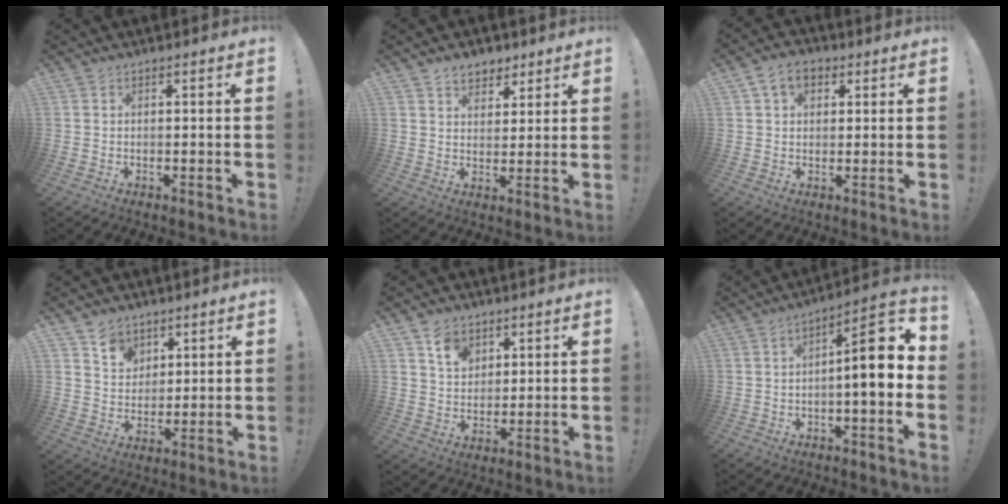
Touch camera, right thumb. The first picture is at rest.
{"total": 6.3, "force": [4.4, 4.3, 1.5], "torque": [-0.015, -0.026, 0.082]}
{"total": 6.9, "force": [2.8, 4.8, 4.1], "torque": [-0.069, 0.006, 0.055]}
{"total": 7.5, "force": [4.9, 5.6, 1.3], "torque": [-0.022, -0.034, 0.096]}
{"total": 7.9, "force": [4.6, 5.9, 2.6], "torque": [-0.032, -0.025, 0.085]}
{"total": 11.6, "force": [0.2, 2.8, 11.3], "torque": [-0.168, -0.004, -0.005]}